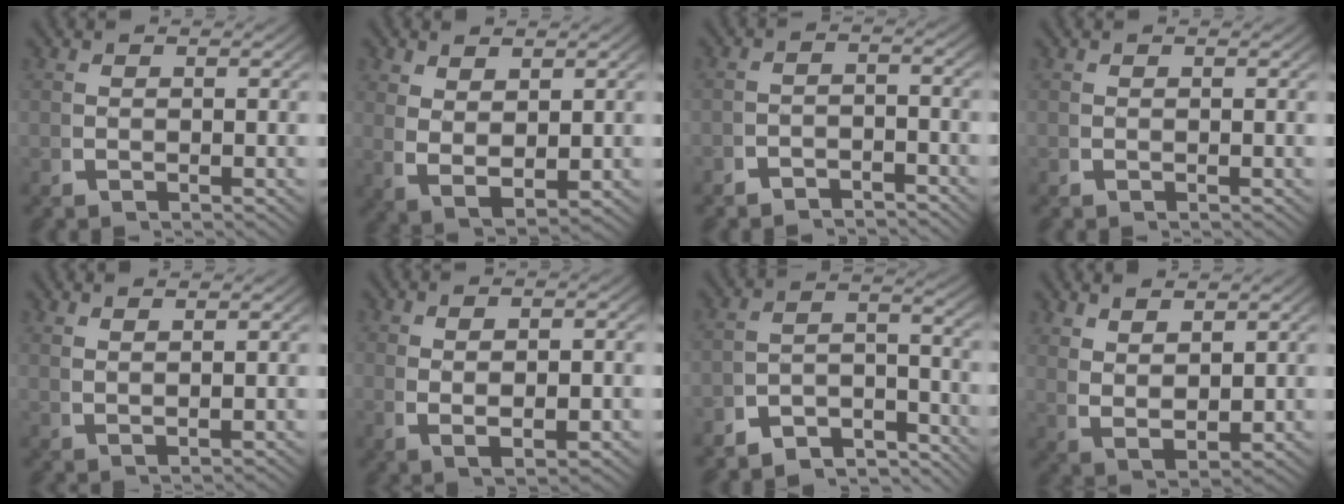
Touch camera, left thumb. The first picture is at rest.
{"total": 4.5, "force": [0.5, 2.7, 3.6], "torque": [-0.087, -0.024, 0.033]}
{"total": 3.1, "force": [-3.0, 0.6, 0.4], "torque": [0.000, -0.009, -0.051]}
{"total": 0.0}
{"total": 1.9, "force": [1.6, -0.3, 0.9], "torque": [-0.017, 0.001, 0.040]}
{"total": 3.9, "force": [0.1, 1.7, 3.5], "torque": [-0.066, -0.008, 0.014]}
{"total": 6.6, "force": [-4.9, 3.2, 3.1], "torque": [-0.047, -0.029, -0.076]}
{"total": 4.5, "force": [1.3, 2.6, 3.4], "torque": [-0.076, -0.019, 0.044]}